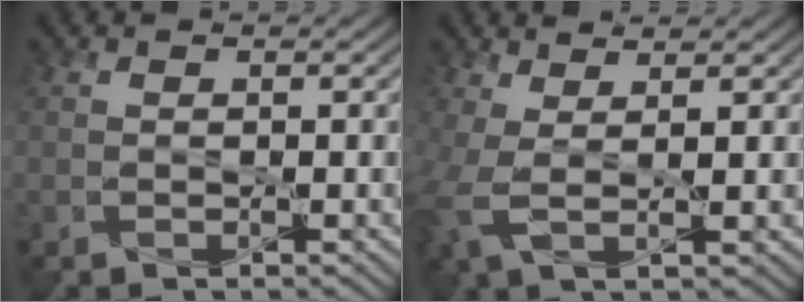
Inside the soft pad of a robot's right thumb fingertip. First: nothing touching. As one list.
[{"total": 4.8, "force": [0.9, 1.6, 4.4], "torque": [-0.101, 0.001, 0.012]}]